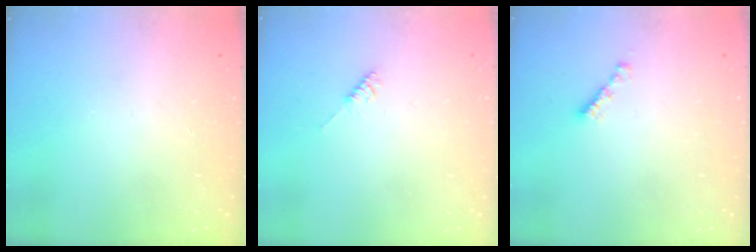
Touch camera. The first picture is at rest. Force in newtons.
{"total": 3.5, "press": 3.5, "slide": 0.7}
{"total": 2.3, "press": 2.3, "slide": 0.2}